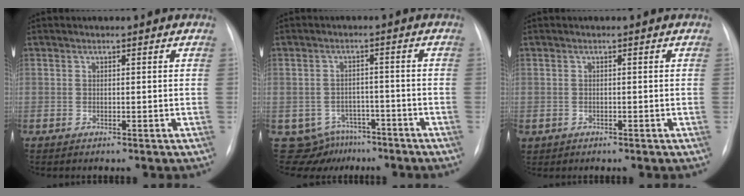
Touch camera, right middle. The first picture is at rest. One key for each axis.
{"total": 8.6, "fx": -6.3, "fy": 5.8, "fz": 0.2, "tx": -0.009, "ty": 0.025, "tz": -0.081}
{"total": 0.9, "fx": -0.4, "fy": 0.8, "fz": 0.2, "tx": -0.006, "ty": 0.004, "tz": 0.000}